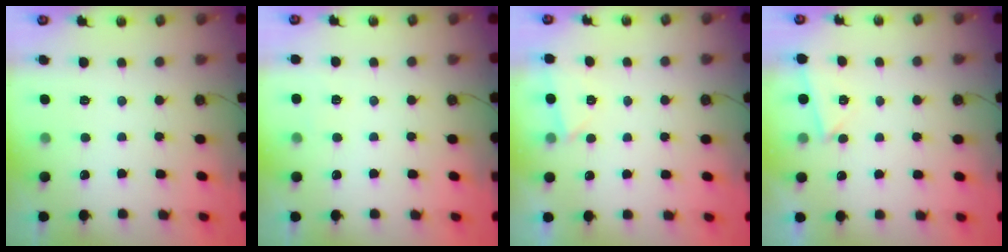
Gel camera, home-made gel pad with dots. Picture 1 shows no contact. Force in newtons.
{"total": 2.9, "press": 2.9, "slide": 0.2}
{"total": 1.9, "press": 1.8, "slide": 0.6}
{"total": 3.4, "press": 2.4, "slide": 2.4}